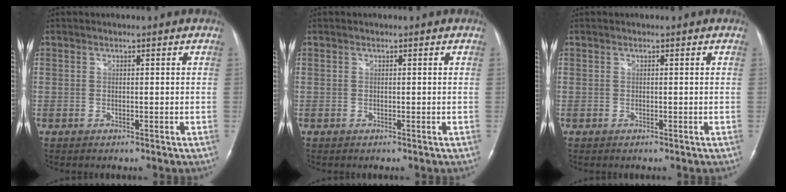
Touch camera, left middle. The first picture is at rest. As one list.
[{"total": 0.0}, {"total": 0.0}]